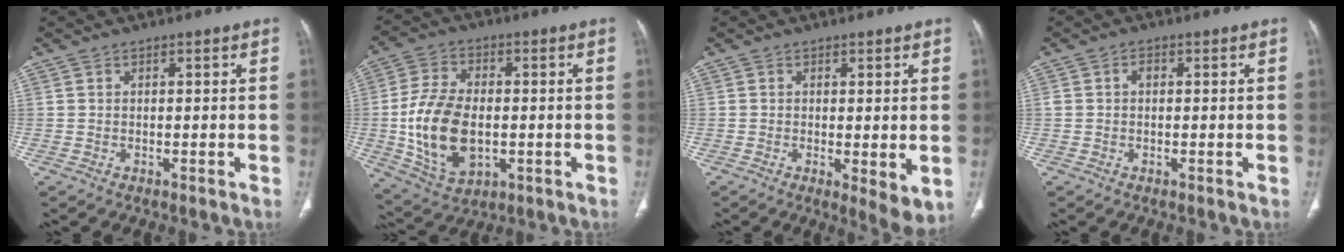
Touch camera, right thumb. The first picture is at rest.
{"total": 15.5, "force": [-1.7, 9.4, 12.2], "torque": [-0.231, -0.001, -0.018]}
{"total": 5.3, "force": [-0.7, 1.5, 5.0], "torque": [-0.078, -0.020, -0.009]}
{"total": 1.3, "force": [0.1, 1.0, 0.9], "torque": [-0.012, 0.007, 0.001]}